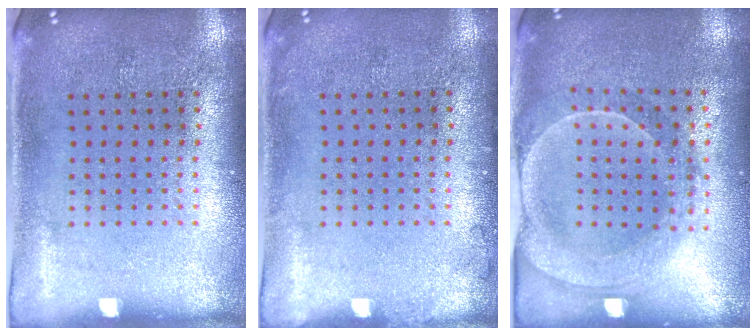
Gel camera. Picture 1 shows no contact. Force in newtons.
{"total": 0.6, "press": 0.6, "slide": 0.2}
{"total": 2.1, "press": 2.0, "slide": 0.7}